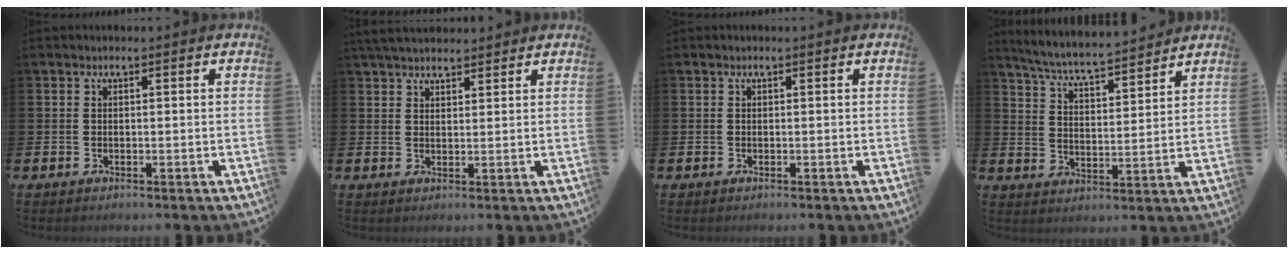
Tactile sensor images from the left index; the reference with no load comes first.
{"total": 3.8, "force": [3.5, 1.0, 0.9], "torque": [-0.024, -0.008, 0.067]}
{"total": 0.0}
{"total": 6.1, "force": [5.9, 0.2, 1.5], "torque": [-0.057, -0.043, 0.101]}